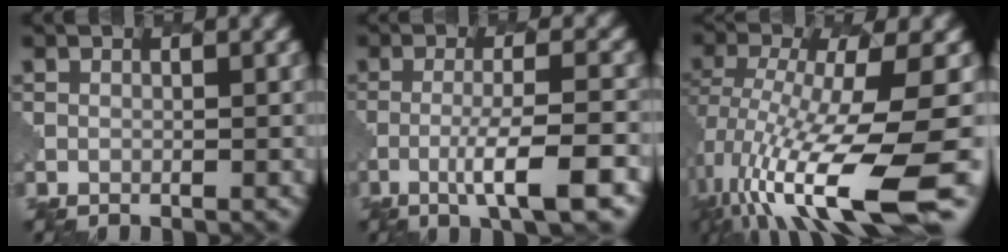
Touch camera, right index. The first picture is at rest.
{"total": 5.7, "force": [-2.4, 0.6, 5.1], "torque": [-0.080, 0.004, -0.049]}
{"total": 13.0, "force": [-3.9, 3.5, 12.0], "torque": [-0.230, -0.023, -0.055]}